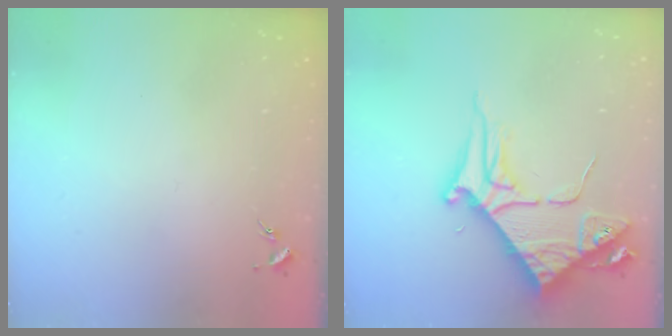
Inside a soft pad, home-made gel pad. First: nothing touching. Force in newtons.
{"total": 9.4, "press": 9.3, "slide": 1.1}